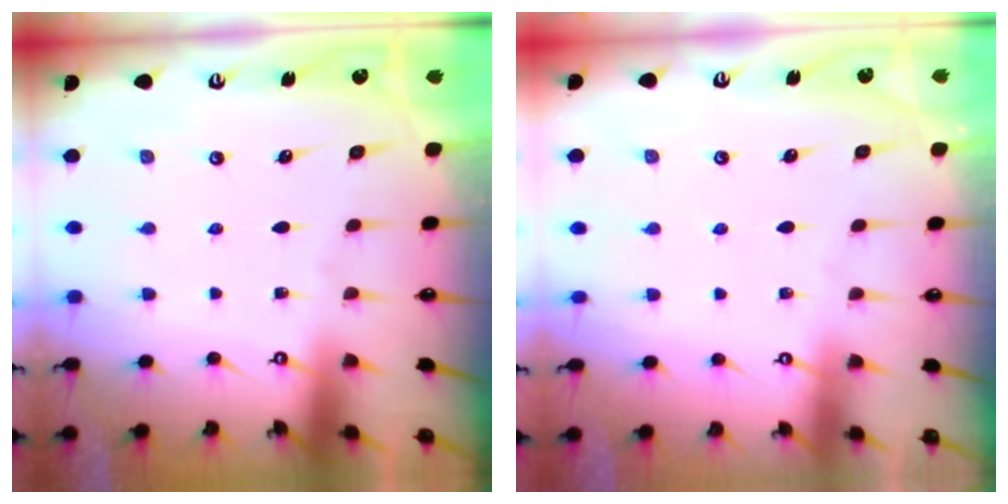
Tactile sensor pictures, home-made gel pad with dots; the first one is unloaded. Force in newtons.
{"total": 0.0}